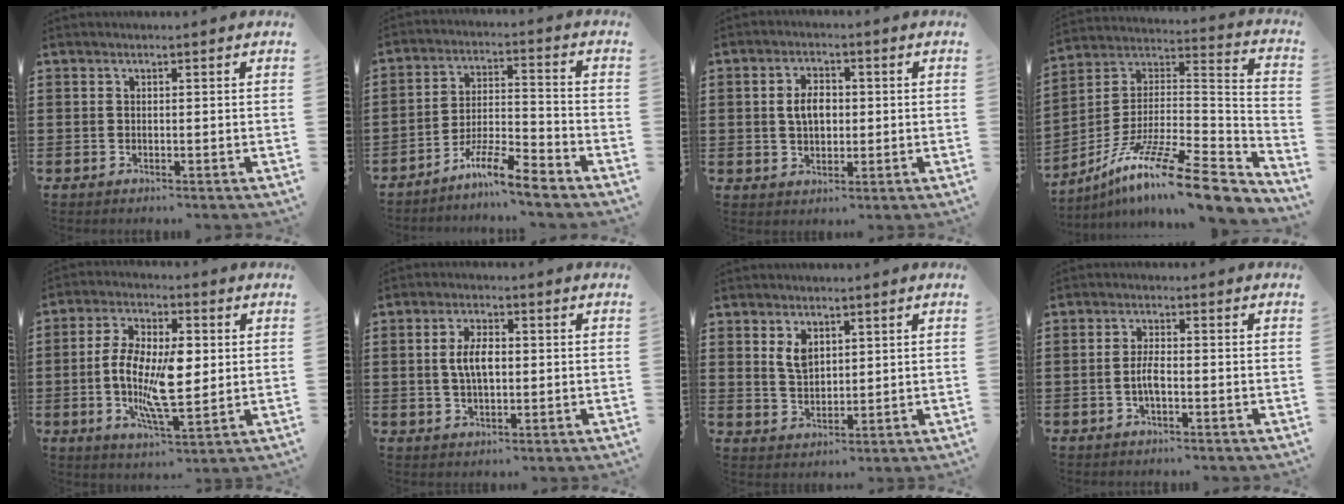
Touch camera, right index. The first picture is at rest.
{"total": 7.5, "force": [-6.4, 0.6, 4.0], "torque": [-0.084, 0.002, -0.124]}
{"total": 4.3, "force": [0.2, 2.7, 3.3], "torque": [-0.062, 0.008, 0.000]}
{"total": 14.7, "force": [-10.5, 1.8, 10.1], "torque": [-0.178, 0.014, -0.189]}
{"total": 11.3, "force": [-0.4, 4.3, 10.4], "torque": [-0.222, -0.003, -0.011]}
{"total": 5.0, "force": [0.3, 2.3, 4.5], "torque": [-0.088, 0.002, -0.001]}
{"total": 3.7, "force": [1.9, 2.3, 2.3], "torque": [-0.053, 0.008, 0.034]}
{"total": 3.1, "force": [-0.9, 0.6, 2.9], "torque": [-0.068, -0.006, -0.021]}